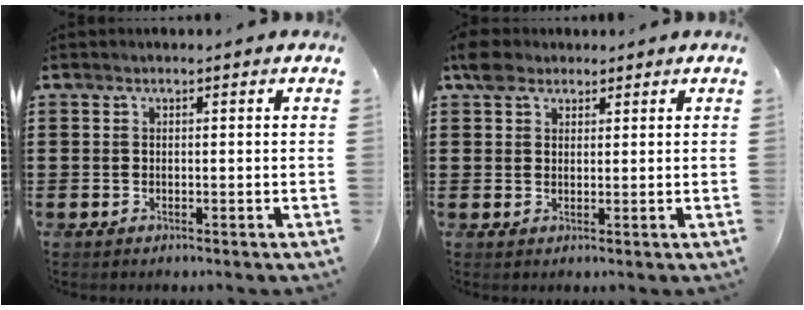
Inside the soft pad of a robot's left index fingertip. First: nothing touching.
{"total": 3.7, "force": [2.4, 2.4, 1.3], "torque": [-0.029, 0.011, 0.043]}